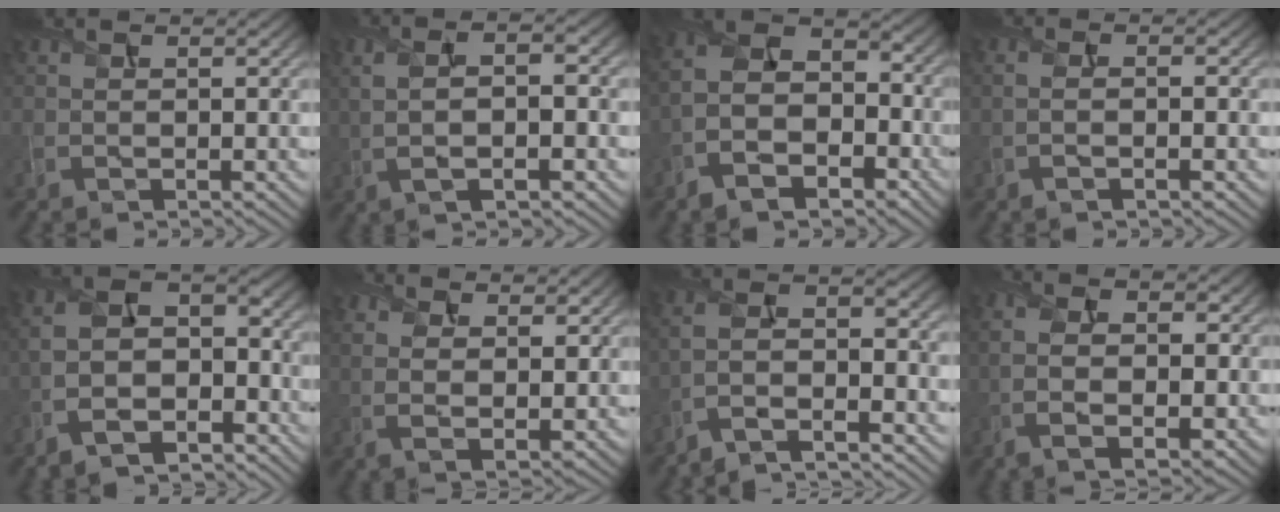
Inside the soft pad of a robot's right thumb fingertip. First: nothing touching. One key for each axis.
{"total": 6.3, "fx": -0.3, "fy": 1.8, "fz": 6.0, "tx": -0.122, "ty": 0.005, "tz": -0.005}
{"total": 11.2, "fx": -5.5, "fy": 7.0, "fz": 6.9, "tx": -0.146, "ty": -0.031, "tz": -0.108}
{"total": 2.6, "fx": -0.5, "fy": 0.8, "fz": 2.5, "tx": -0.037, "ty": 0.002, "tz": -0.018}
{"total": 11.8, "fx": -5.4, "fy": 6.6, "fz": 8.1, "tx": -0.180, "ty": -0.028, "tz": -0.106}
{"total": 6.8, "fx": 3.2, "fy": 3.2, "fz": 5.1, "tx": -0.114, "ty": -0.002, "tz": 0.055}
{"total": 9.0, "fx": -5.6, "fy": 2.6, "fz": 6.6, "tx": -0.130, "ty": 0.000, "tz": -0.111}
{"total": 7.0, "fx": 0.3, "fy": 3.4, "fz": 6.1, "tx": -0.124, "ty": -0.003, "tz": 0.006}